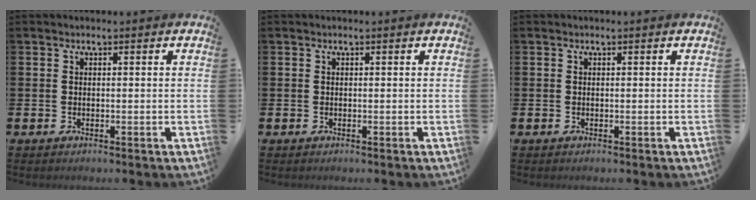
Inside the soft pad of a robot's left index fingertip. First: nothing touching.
{"total": 0.0}
{"total": 0.0}